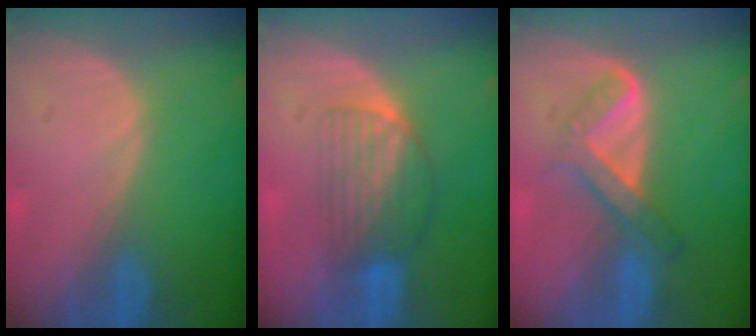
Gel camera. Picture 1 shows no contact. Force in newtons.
{"total": 6.8, "press": 6.0, "slide": 3.2}
{"total": 5.2, "press": 5.1, "slide": 1.4}